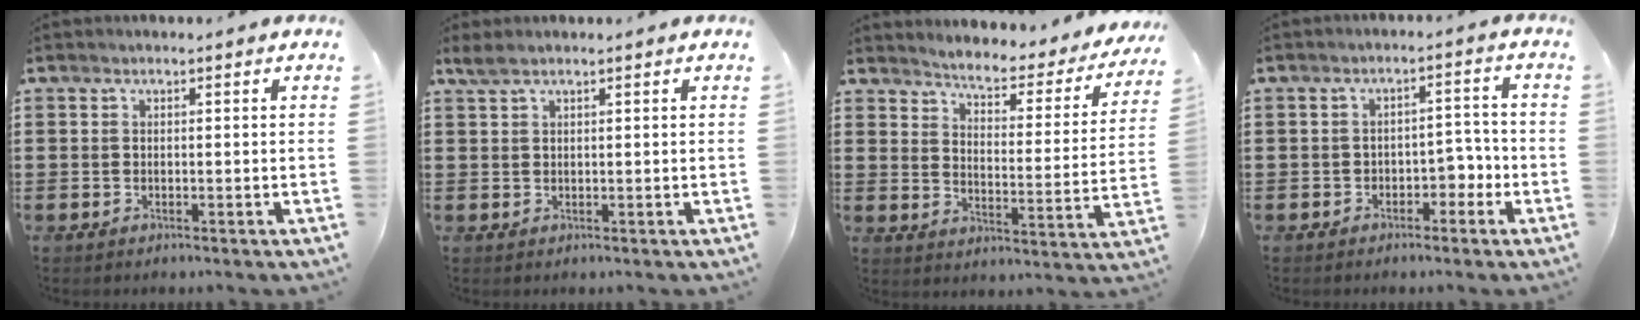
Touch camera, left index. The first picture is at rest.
{"total": 1.7, "force": [1.2, 0.2, 1.1], "torque": [-0.025, 0.001, 0.023]}
{"total": 4.0, "force": [3.9, 0.1, 1.1], "torque": [-0.036, -0.039, 0.055]}
{"total": 3.7, "force": [-2.1, 2.1, 2.2], "torque": [-0.042, 0.009, -0.044]}